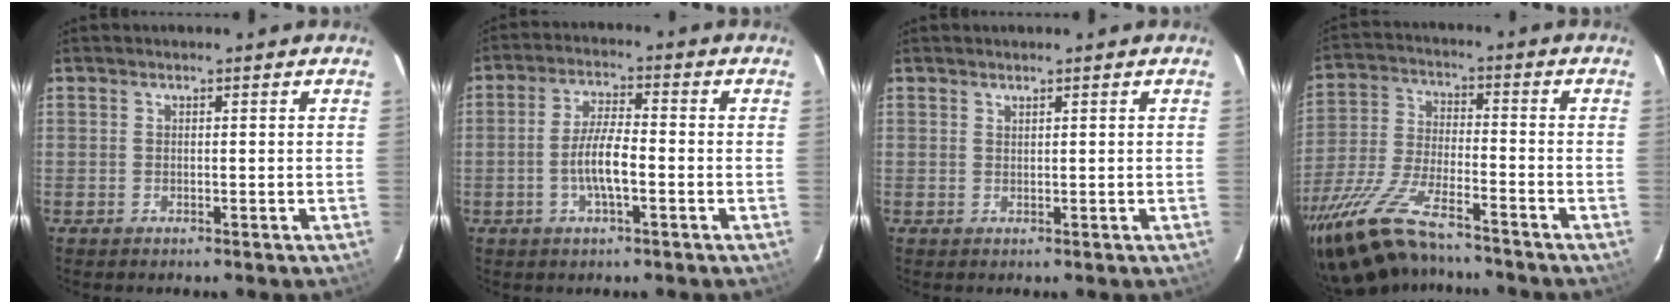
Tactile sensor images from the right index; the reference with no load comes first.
{"total": 6.6, "force": [-1.9, 1.5, 6.1], "torque": [-0.121, 0.005, -0.037]}
{"total": 0.6, "force": [0.5, 0.0, 0.2], "torque": [-0.003, 0.000, 0.010]}
{"total": 19.2, "force": [-15.6, 5.0, 10.0], "torque": [-0.218, -0.039, -0.282]}